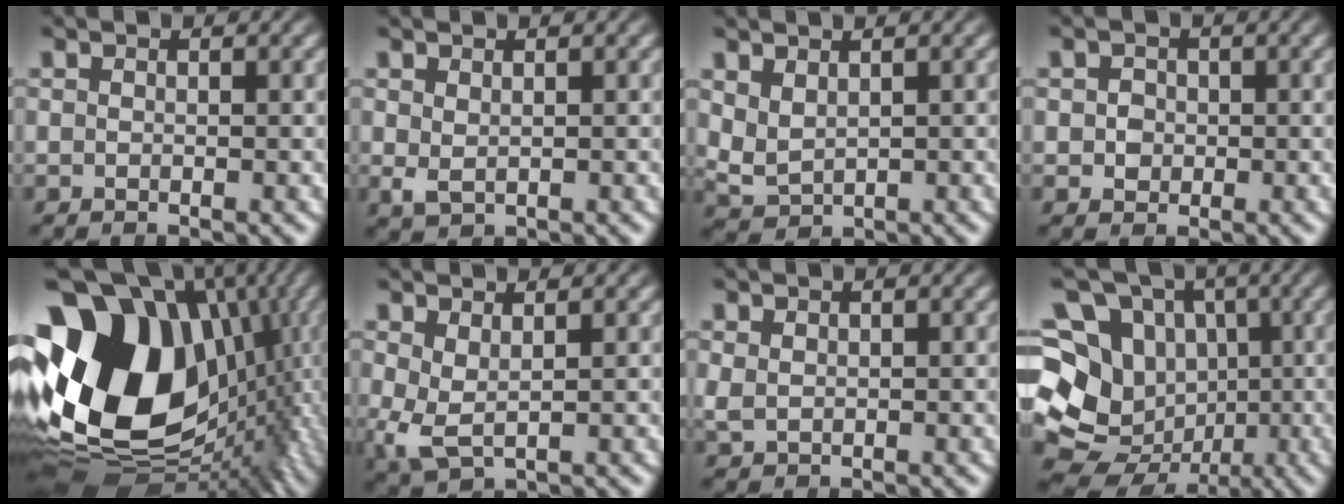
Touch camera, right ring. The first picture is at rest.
{"total": 0.6, "force": [0.4, 0.0, 0.4], "torque": [-0.011, -0.014, 0.022]}
{"total": 2.7, "force": [1.0, 2.2, 1.1], "torque": [-0.050, -0.022, 0.037]}
{"total": 1.2, "force": [0.0, 1.2, 0.1], "torque": [-0.007, -0.007, 0.003]}
{"total": 28.6, "force": [-1.4, 19.8, 20.6], "torque": [-0.342, -0.059, 0.005]}
{"total": 2.8, "force": [0.1, 2.0, 2.0], "torque": [-0.064, -0.030, 0.020]}
{"total": 1.0, "force": [0.6, 0.6, 0.5], "torque": [-0.019, -0.011, 0.022]}
{"total": 18.2, "force": [-1.9, 16.3, 7.9], "torque": [-0.176, -0.071, -0.024]}